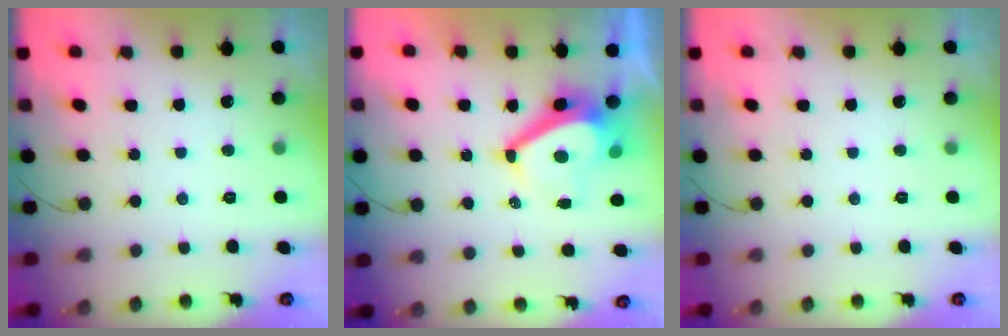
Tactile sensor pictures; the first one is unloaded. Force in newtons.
{"total": 8.2, "press": 8.2, "slide": 0.8}
{"total": 0.0}